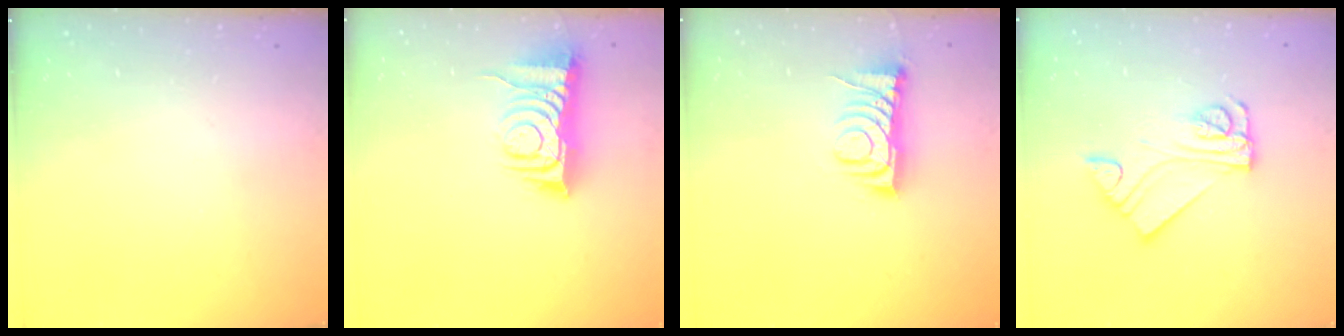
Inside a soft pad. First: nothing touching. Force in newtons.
{"total": 8.4, "press": 8.4, "slide": 0.8}
{"total": 7.8, "press": 7.7, "slide": 0.7}
{"total": 11.4, "press": 11.3, "slide": 1.2}